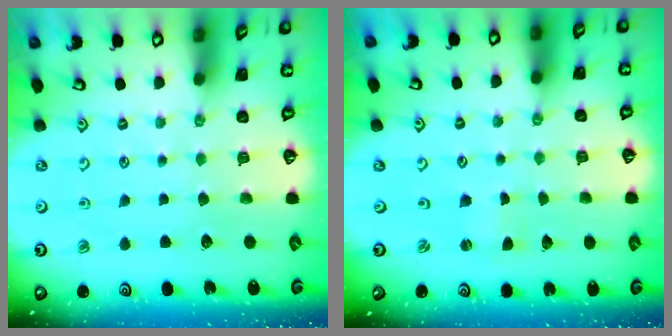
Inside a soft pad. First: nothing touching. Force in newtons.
{"total": 0.5, "press": 0.4, "slide": 0.3}